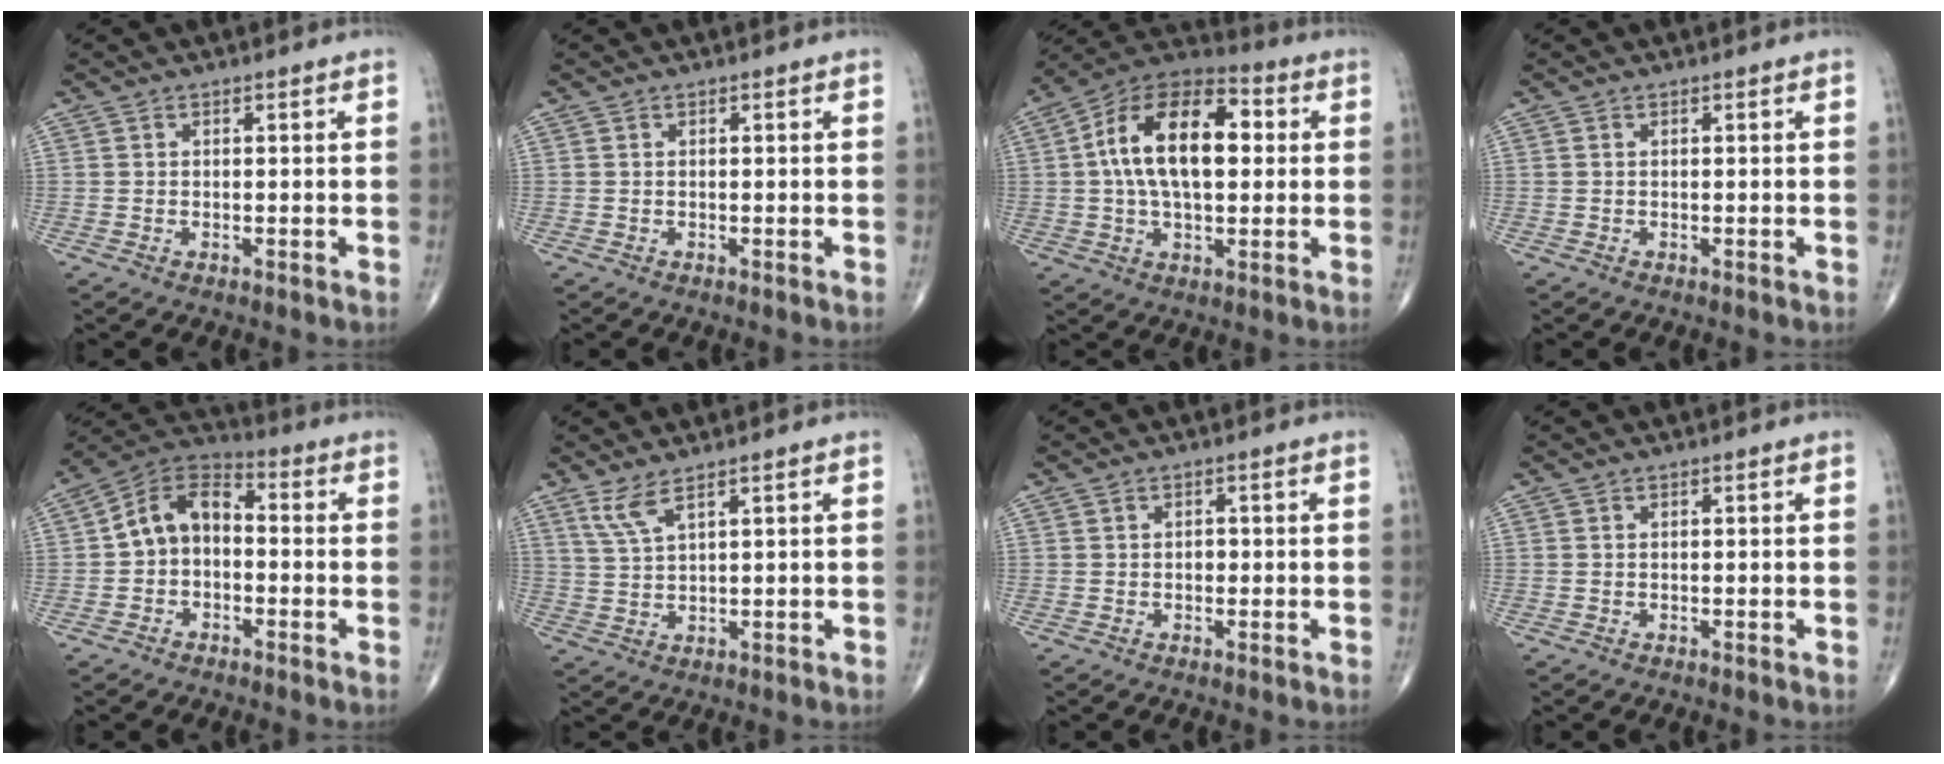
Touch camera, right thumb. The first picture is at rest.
{"total": 0.0}
{"total": 18.3, "force": [2.3, 9.9, 15.2], "torque": [-0.244, 0.028, 0.028]}
{"total": 0.0}
{"total": 9.5, "force": [-0.6, 6.8, 6.7], "torque": [-0.098, 0.039, -0.032]}
{"total": 4.0, "force": [2.8, 0.6, 2.8], "torque": [-0.069, -0.016, 0.065]}
{"total": 1.1, "force": [-0.1, 0.8, 0.7], "torque": [-0.006, 0.002, -0.003]}
{"total": 0.0}